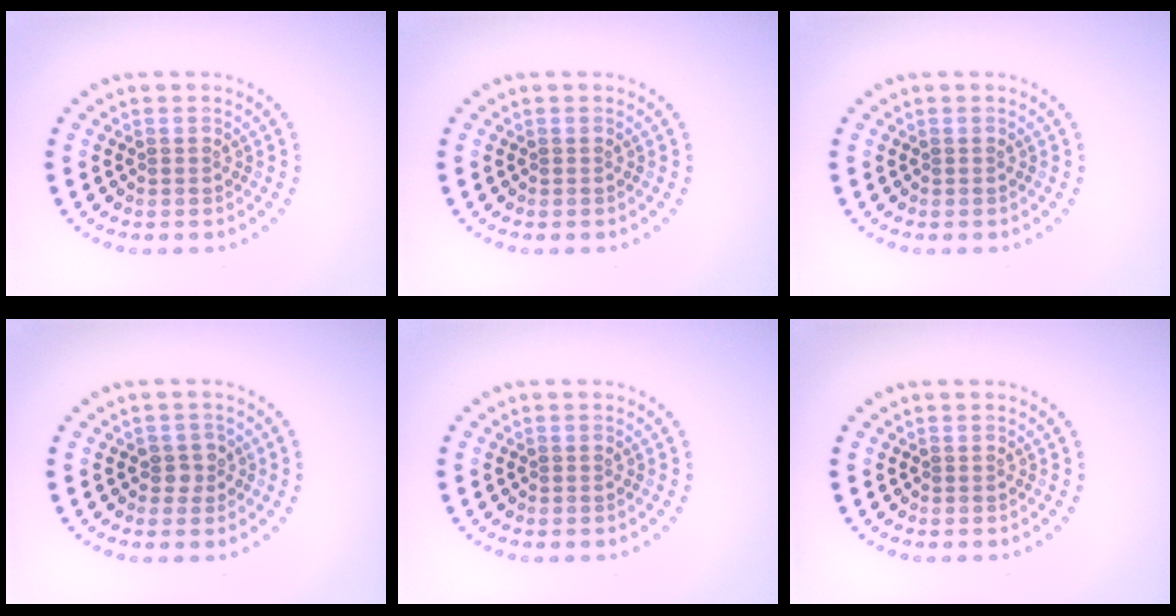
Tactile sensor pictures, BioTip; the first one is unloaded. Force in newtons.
{"total": 0.0}
{"total": 0.0}
{"total": 1.7, "press": 1.6, "slide": 0.6}
{"total": 0.0}
{"total": 0.0}